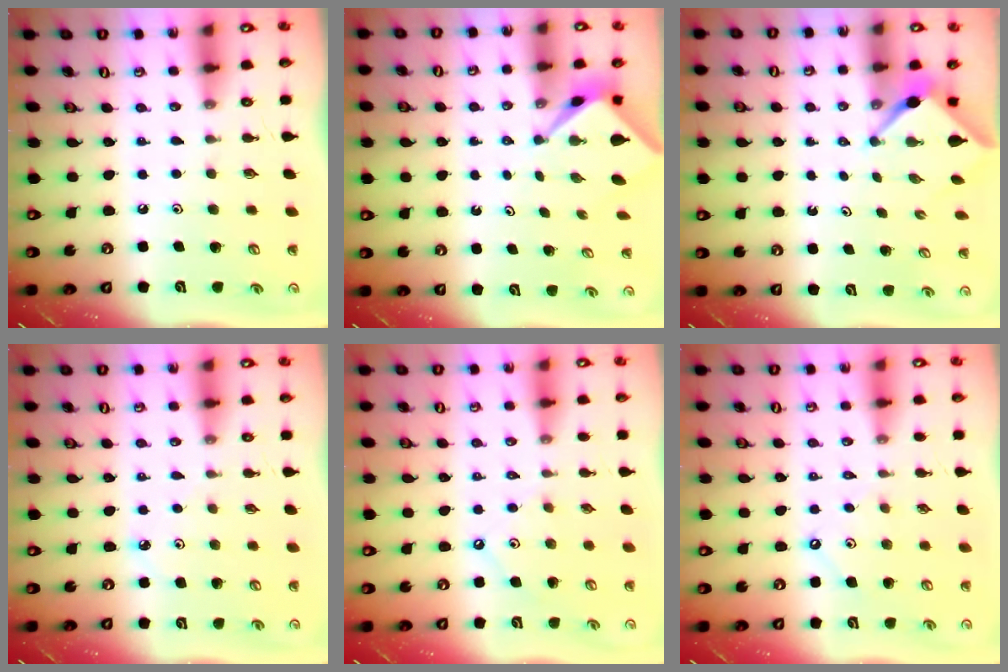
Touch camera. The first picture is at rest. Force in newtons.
{"total": 2.3, "press": 2.3, "slide": 0.3}
{"total": 2.5, "press": 2.5, "slide": 0.3}
{"total": 2.2, "press": 2.2, "slide": 0.3}
{"total": 1.6, "press": 1.6, "slide": 0.2}
{"total": 2.6, "press": 2.6, "slide": 0.4}